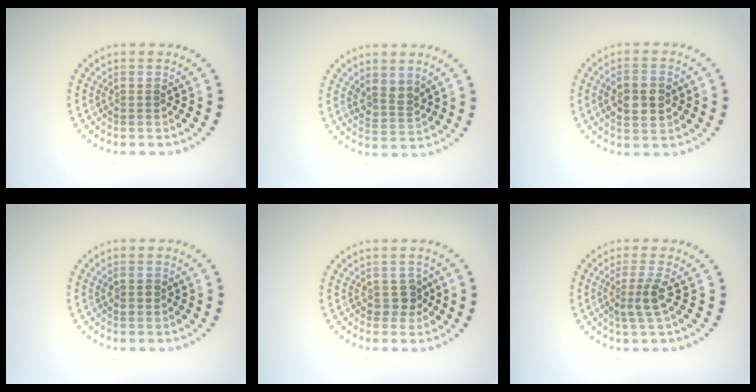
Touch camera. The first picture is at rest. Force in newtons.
{"total": 2.2, "press": 1.8, "slide": 1.2}
{"total": 3.9, "press": 3.9, "slide": 0.2}
{"total": 0.9, "press": 0.9, "slide": 0.0}
{"total": 1.5, "press": 1.4, "slide": 0.6}
{"total": 2.4, "press": 1.7, "slide": 1.6}